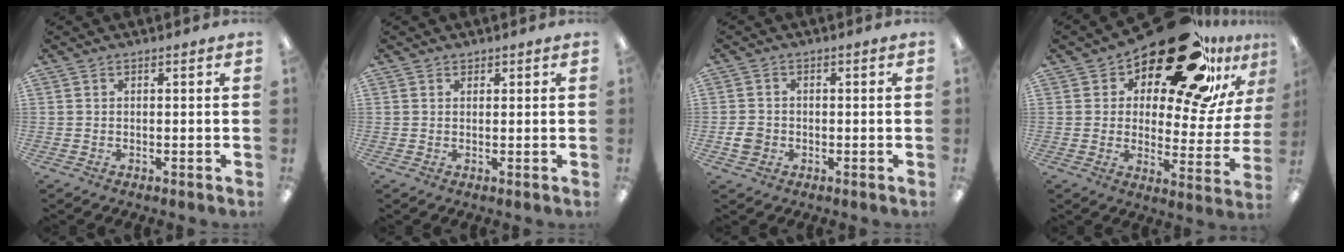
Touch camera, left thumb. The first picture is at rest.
{"total": 1.0, "force": [0.6, 0.6, -0.4], "torque": [0.006, 0.002, 0.013]}
{"total": 3.7, "force": [-1.1, 3.3, 1.3], "torque": [-0.018, 0.002, -0.022]}
{"total": 23.6, "force": [17.3, 9.1, 13.2], "torque": [-0.196, -0.112, 0.291]}